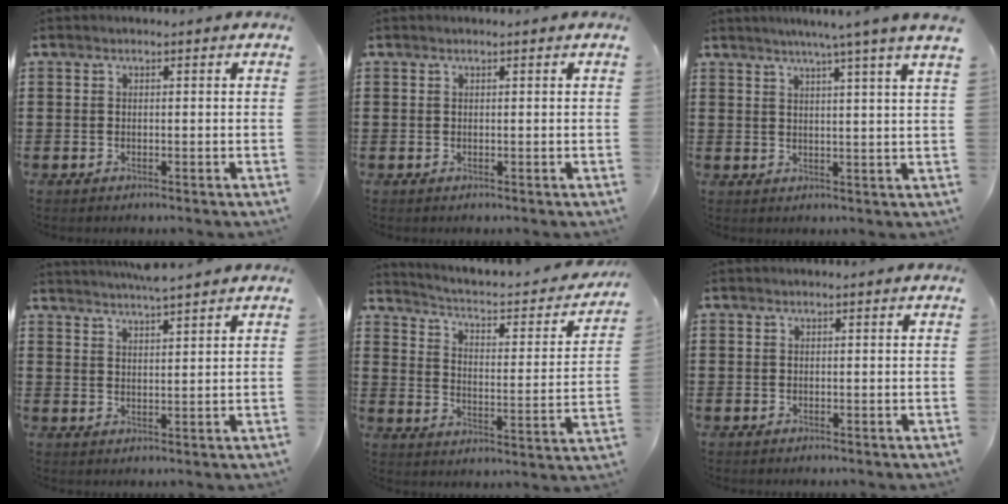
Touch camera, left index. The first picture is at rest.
{"total": 0.0}
{"total": 4.5, "force": [3.4, -1.5, 2.6], "torque": [-0.056, -0.015, 0.055]}
{"total": 3.2, "force": [3.2, -0.5, 0.3], "torque": [-0.016, -0.011, 0.058]}
{"total": 2.5, "force": [1.8, 0.5, 1.7], "torque": [-0.050, -0.027, 0.017]}
{"total": 0.0}